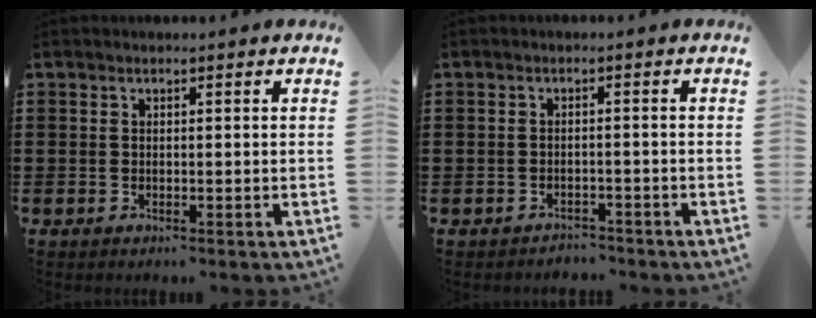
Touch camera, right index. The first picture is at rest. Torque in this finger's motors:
{"motor_torque": [-0.95, 0.62, -1.05, -0.21]}